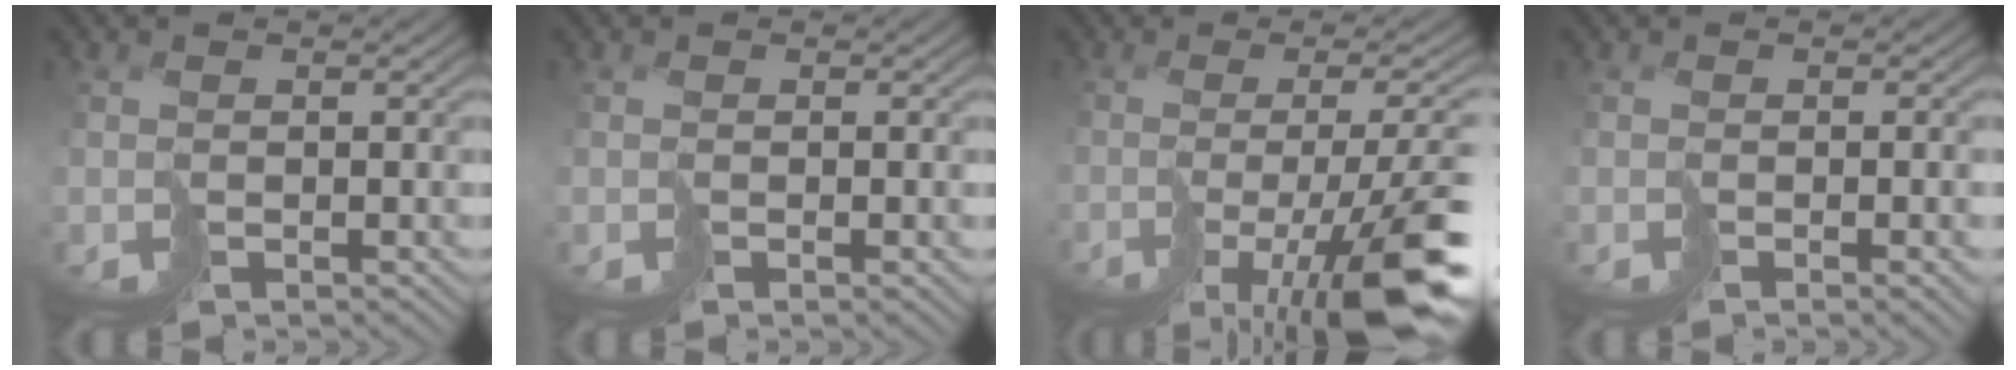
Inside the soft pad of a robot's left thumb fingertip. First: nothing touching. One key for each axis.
{"total": 0.0}
{"total": 14.3, "fx": -6.3, "fy": 3.8, "fz": 12.3, "tx": -0.179, "ty": -0.014, "tz": -0.100}
{"total": 2.2, "fx": -0.6, "fy": 0.3, "fz": 2.1, "tx": -0.032, "ty": -0.001, "tz": -0.013}